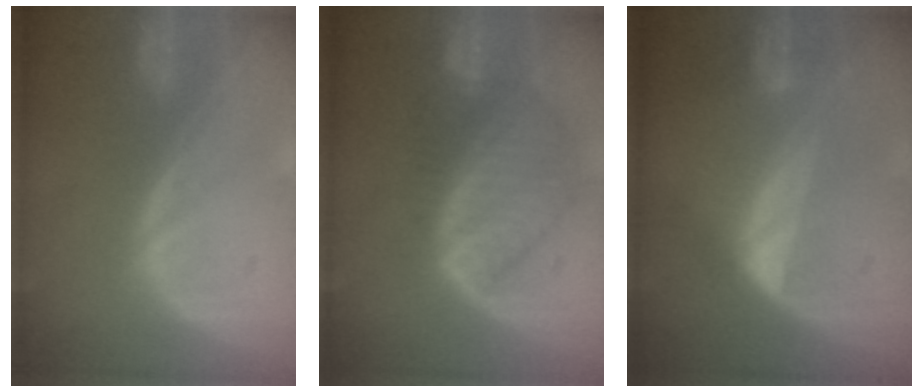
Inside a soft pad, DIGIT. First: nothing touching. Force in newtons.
{"total": 8.7, "press": 7.7, "slide": 4.2}
{"total": 6.5, "press": 6.1, "slide": 2.2}